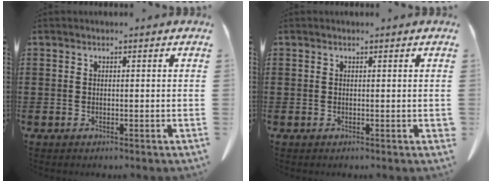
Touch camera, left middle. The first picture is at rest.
{"total": 0.0}